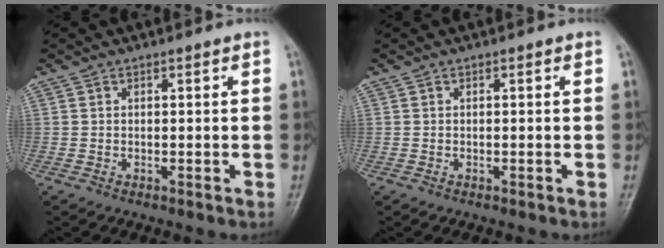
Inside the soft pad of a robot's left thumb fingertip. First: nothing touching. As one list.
[{"total": 0.0}]